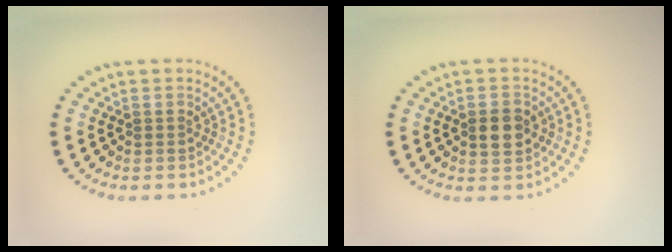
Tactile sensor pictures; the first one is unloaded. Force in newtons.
{"total": 3.2, "press": 3.2, "slide": 0.1}